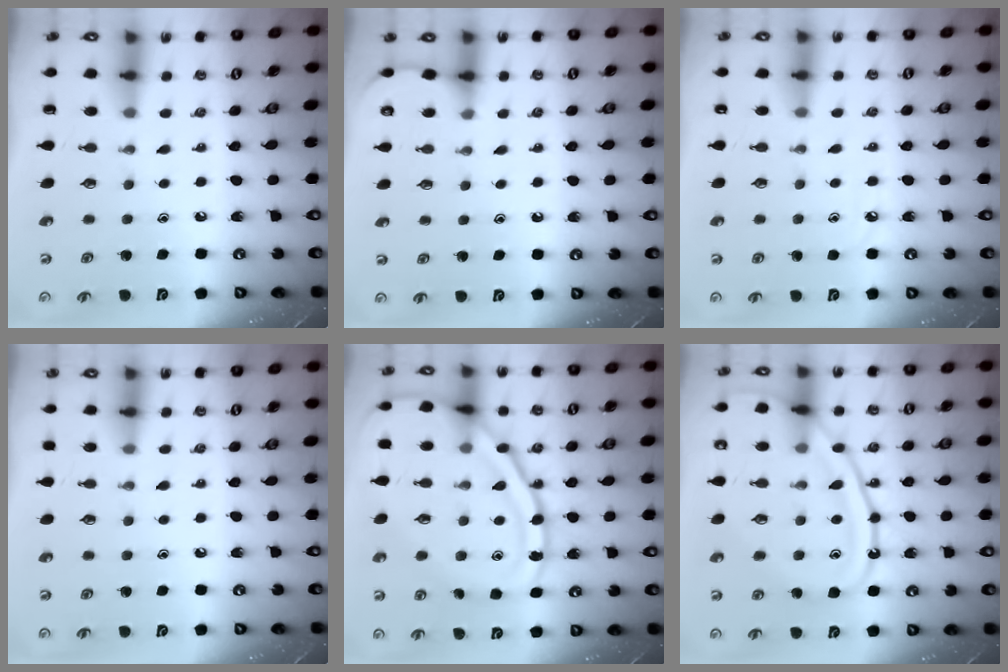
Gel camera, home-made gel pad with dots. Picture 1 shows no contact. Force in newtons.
{"total": 4.3, "press": 4.2, "slide": 0.5}
{"total": 3.5, "press": 3.5, "slide": 0.5}
{"total": 3.4, "press": 3.4, "slide": 0.6}
{"total": 20.8, "press": 20.7, "slide": 1.8}
{"total": 16.6, "press": 16.5, "slide": 1.4}